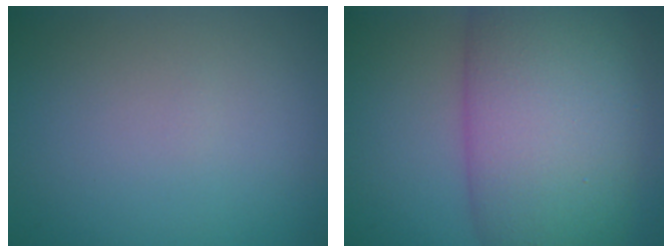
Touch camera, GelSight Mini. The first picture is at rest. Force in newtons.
{"total": 12.8, "press": 12.8, "slide": 0.4}